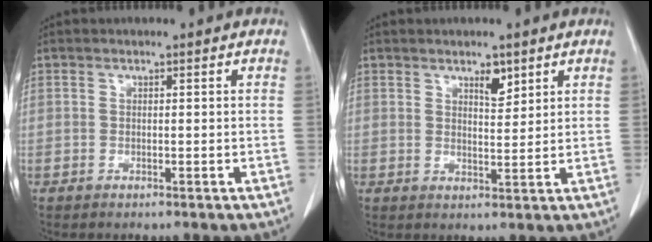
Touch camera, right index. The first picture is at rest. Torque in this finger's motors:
{"motor_torque": [0.05, 0.26, -0.01, 0.02]}